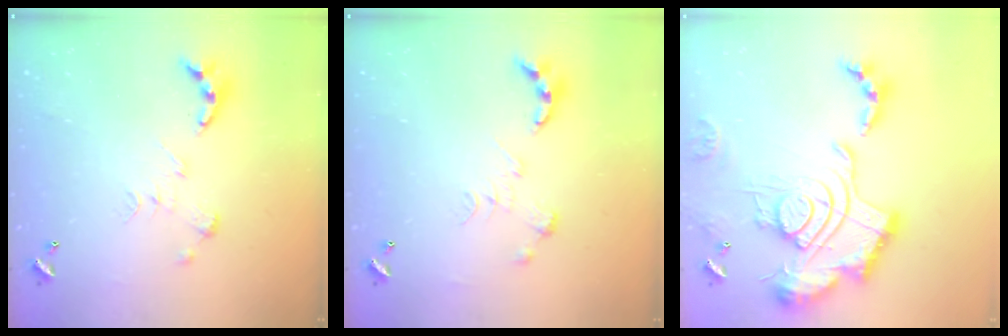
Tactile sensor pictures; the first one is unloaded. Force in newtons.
{"total": 0.0}
{"total": 3.0, "press": 2.4, "slide": 1.8}